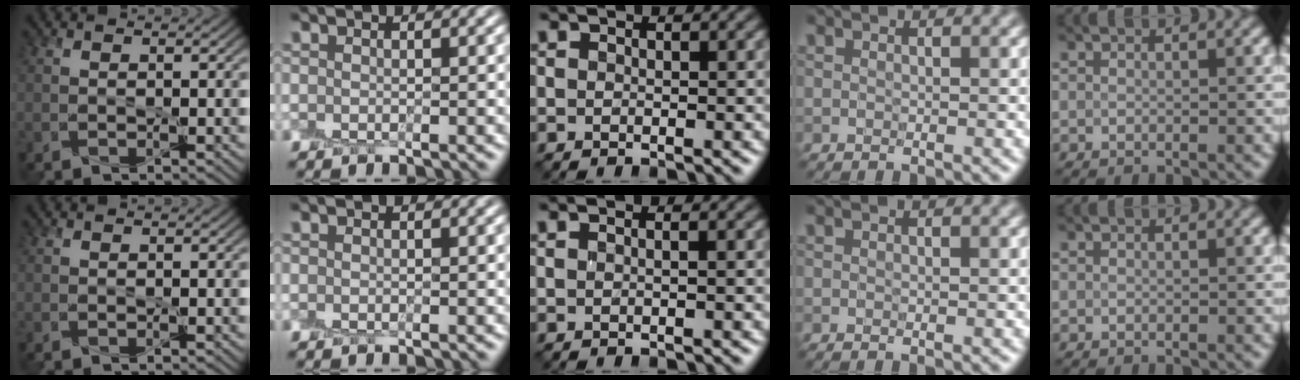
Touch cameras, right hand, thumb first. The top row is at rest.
{"middle": {"total": 0.5, "force": [0.0, -0.2, 0.5], "torque": [-0.010, -0.008, 0.004]}, "ring": {"total": 0.7, "force": [0.0, 0.2, 0.7], "torque": [-0.006, -0.001, -0.003]}}